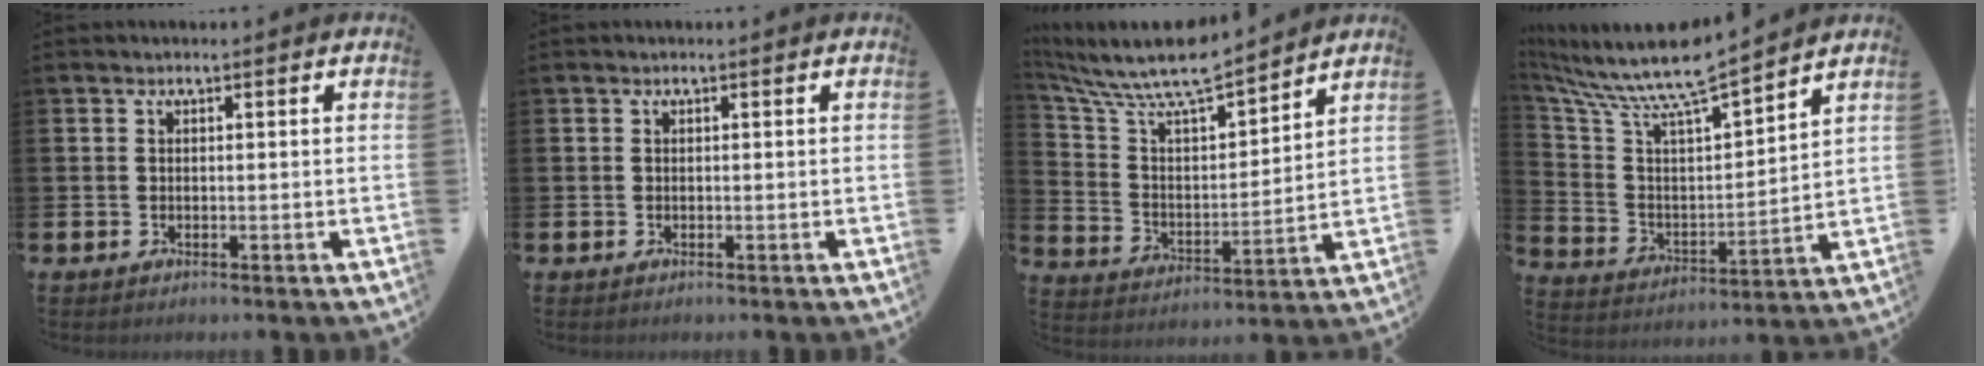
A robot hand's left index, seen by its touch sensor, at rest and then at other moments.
{"total": 0.0}
{"total": 10.0, "force": [9.2, 1.7, 3.5], "torque": [-0.114, -0.064, 0.158]}
{"total": 9.3, "force": [8.5, 0.6, 3.7], "torque": [-0.116, -0.066, 0.138]}